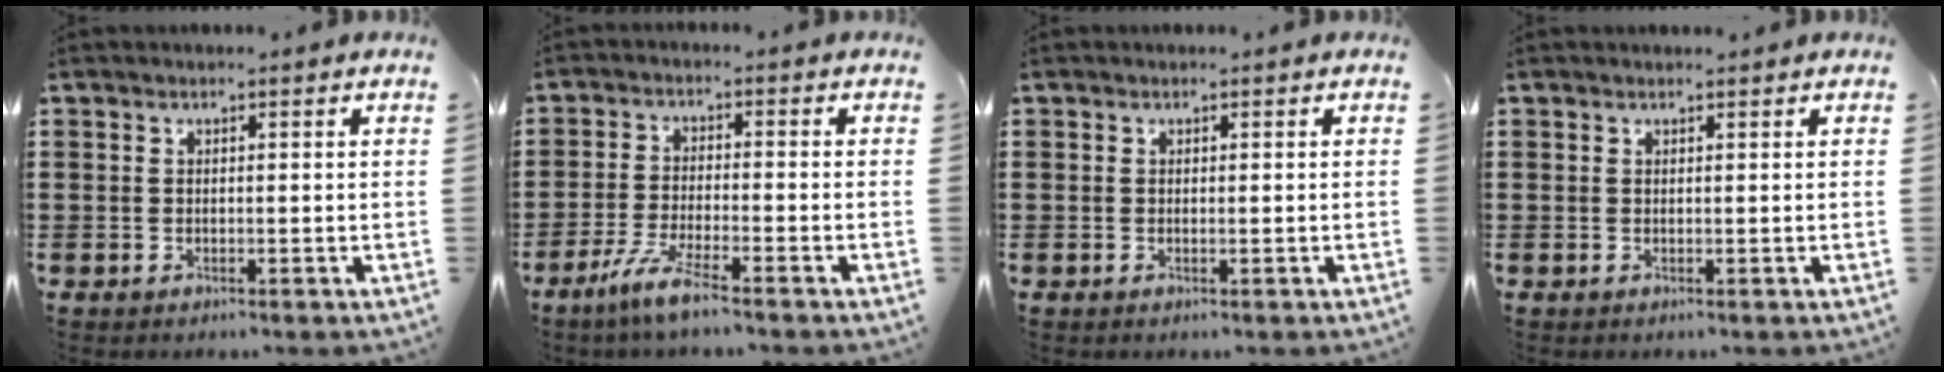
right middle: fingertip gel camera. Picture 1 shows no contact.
{"total": 5.5, "force": [-4.1, 0.2, 3.7], "torque": [-0.087, -0.017, -0.077]}
{"total": 0.0}
{"total": 0.0}